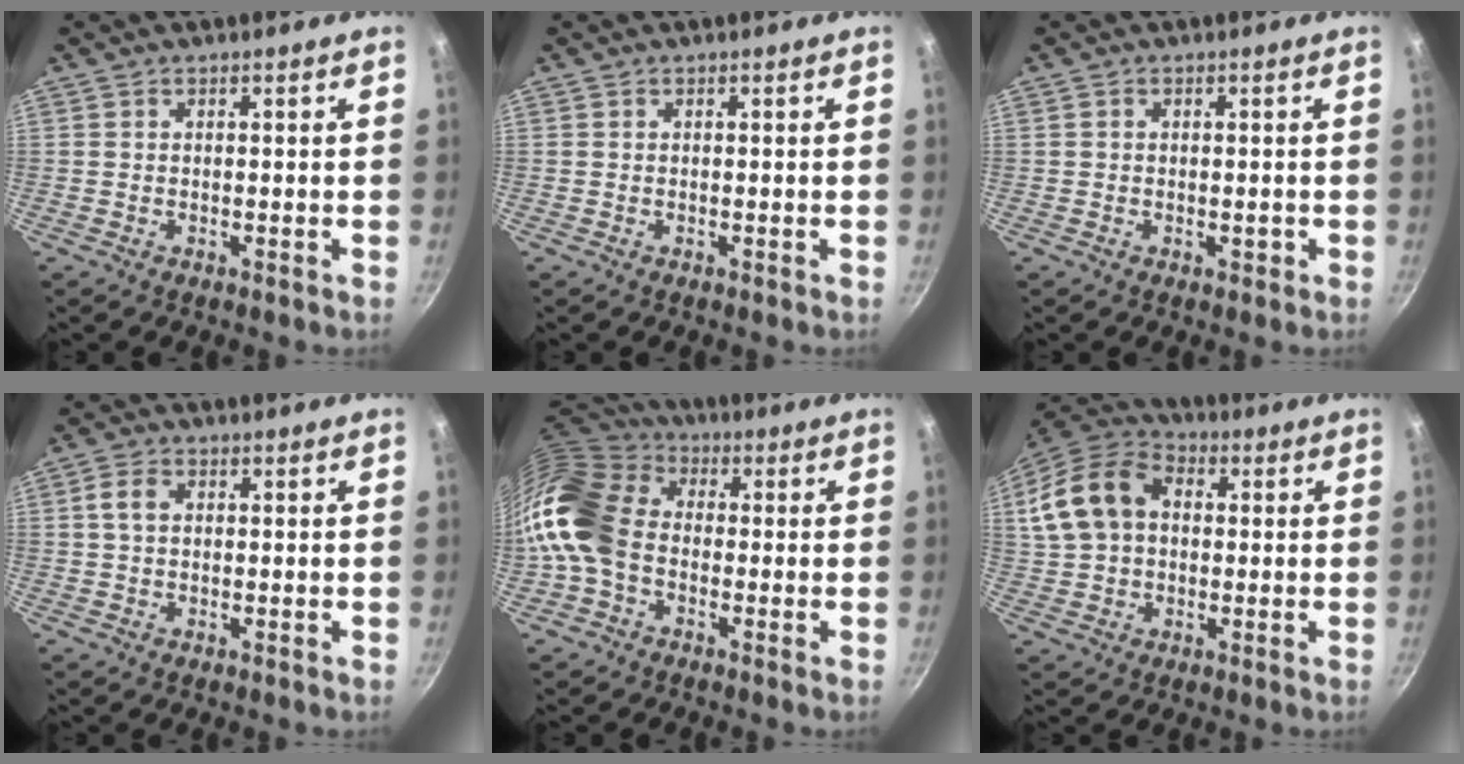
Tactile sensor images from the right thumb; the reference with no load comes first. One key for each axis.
{"total": 0.0}
{"total": 0.9, "fx": -0.2, "fy": 0.6, "fz": 0.7, "tx": -0.006, "ty": 0.003, "tz": -0.004}
{"total": 3.4, "fx": 0.5, "fy": 2.3, "fz": 2.4, "tx": -0.043, "ty": 0.010, "tz": 0.008}
{"total": 14.3, "fx": -2.4, "fy": 10.7, "fz": 9.2, "tx": -0.162, "ty": 0.037, "tz": -0.069}
{"total": 15.3, "fx": 2.4, "fy": 11.0, "fz": 10.4, "tx": -0.192, "ty": 0.034, "tz": 0.031}